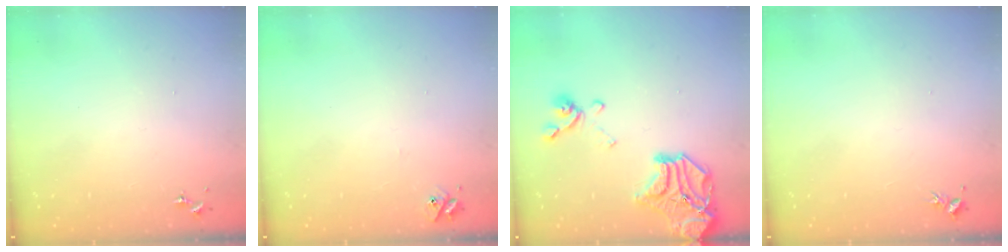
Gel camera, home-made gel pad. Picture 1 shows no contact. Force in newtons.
{"total": 4.5, "press": 4.5, "slide": 0.6}
{"total": 19.2, "press": 19.0, "slide": 2.5}
{"total": 3.1, "press": 3.1, "slide": 0.2}